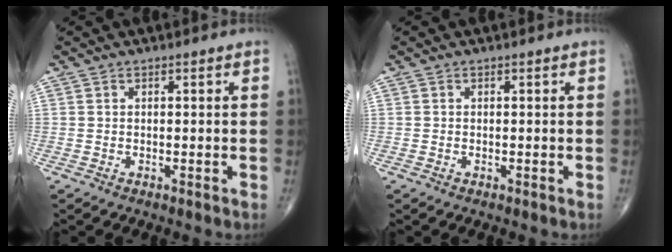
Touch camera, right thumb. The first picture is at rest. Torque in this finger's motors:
{"motor_torque": [-0.41, -0.29, -0.29, -0.26, 0.03]}